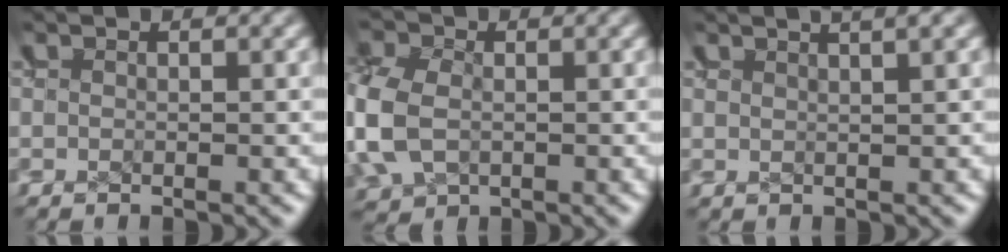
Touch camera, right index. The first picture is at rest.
{"total": 3.6, "force": [0.8, 2.6, 2.4], "torque": [-0.059, -0.009, 0.026]}
{"total": 1.8, "force": [1.7, -0.5, 0.7], "torque": [-0.007, 0.007, 0.030]}